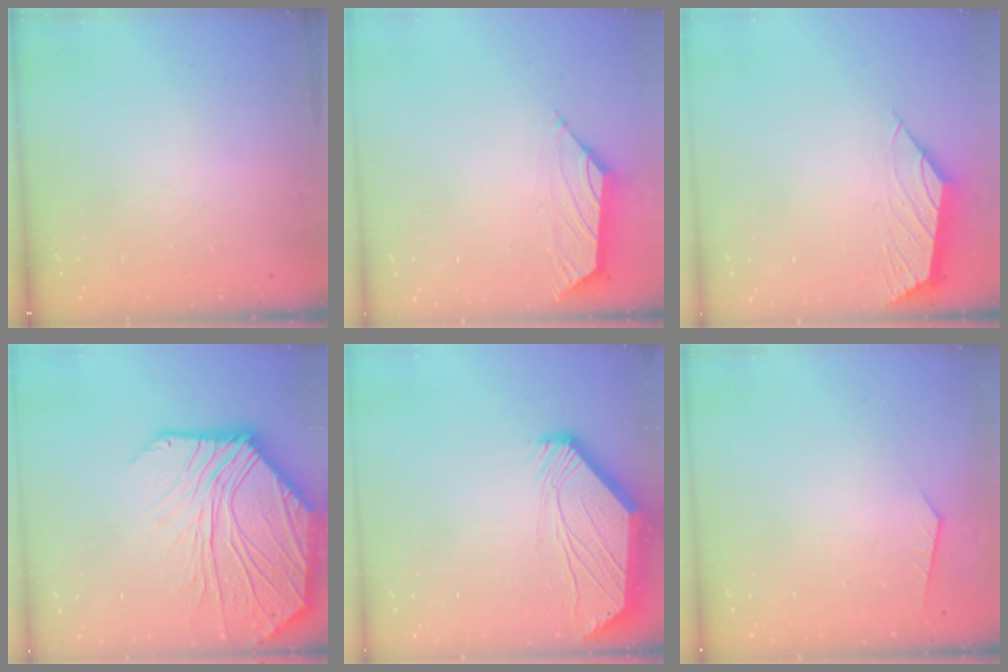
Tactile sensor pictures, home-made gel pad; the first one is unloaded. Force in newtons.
{"total": 1.6, "press": 1.4, "slide": 0.6}
{"total": 1.6, "press": 1.5, "slide": 0.5}
{"total": 22.4, "press": 22.2, "slide": 3.3}
{"total": 2.6, "press": 2.6, "slide": 0.5}
{"total": 2.4, "press": 2.4, "slide": 0.4}